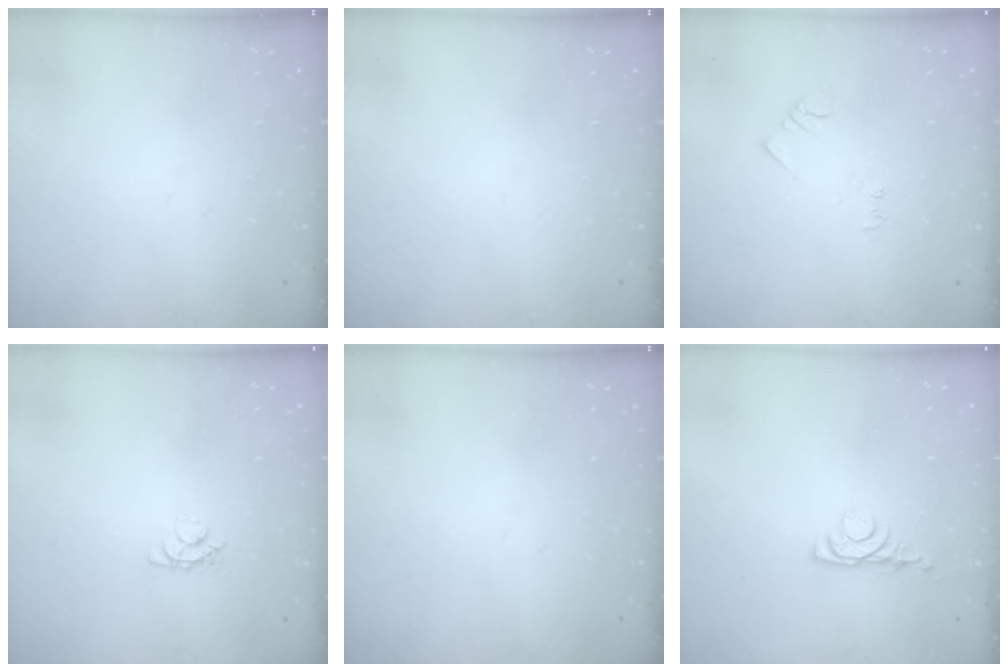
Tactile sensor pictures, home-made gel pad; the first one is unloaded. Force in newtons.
{"total": 0.0}
{"total": 4.2, "press": 4.1, "slide": 0.6}
{"total": 3.6, "press": 3.6, "slide": 0.4}
{"total": 0.0}
{"total": 4.0, "press": 3.9, "slide": 0.6}